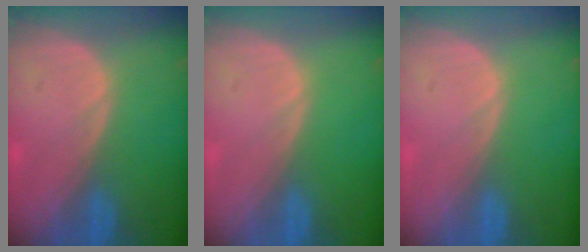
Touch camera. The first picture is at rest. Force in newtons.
{"total": 0.0}
{"total": 0.0}